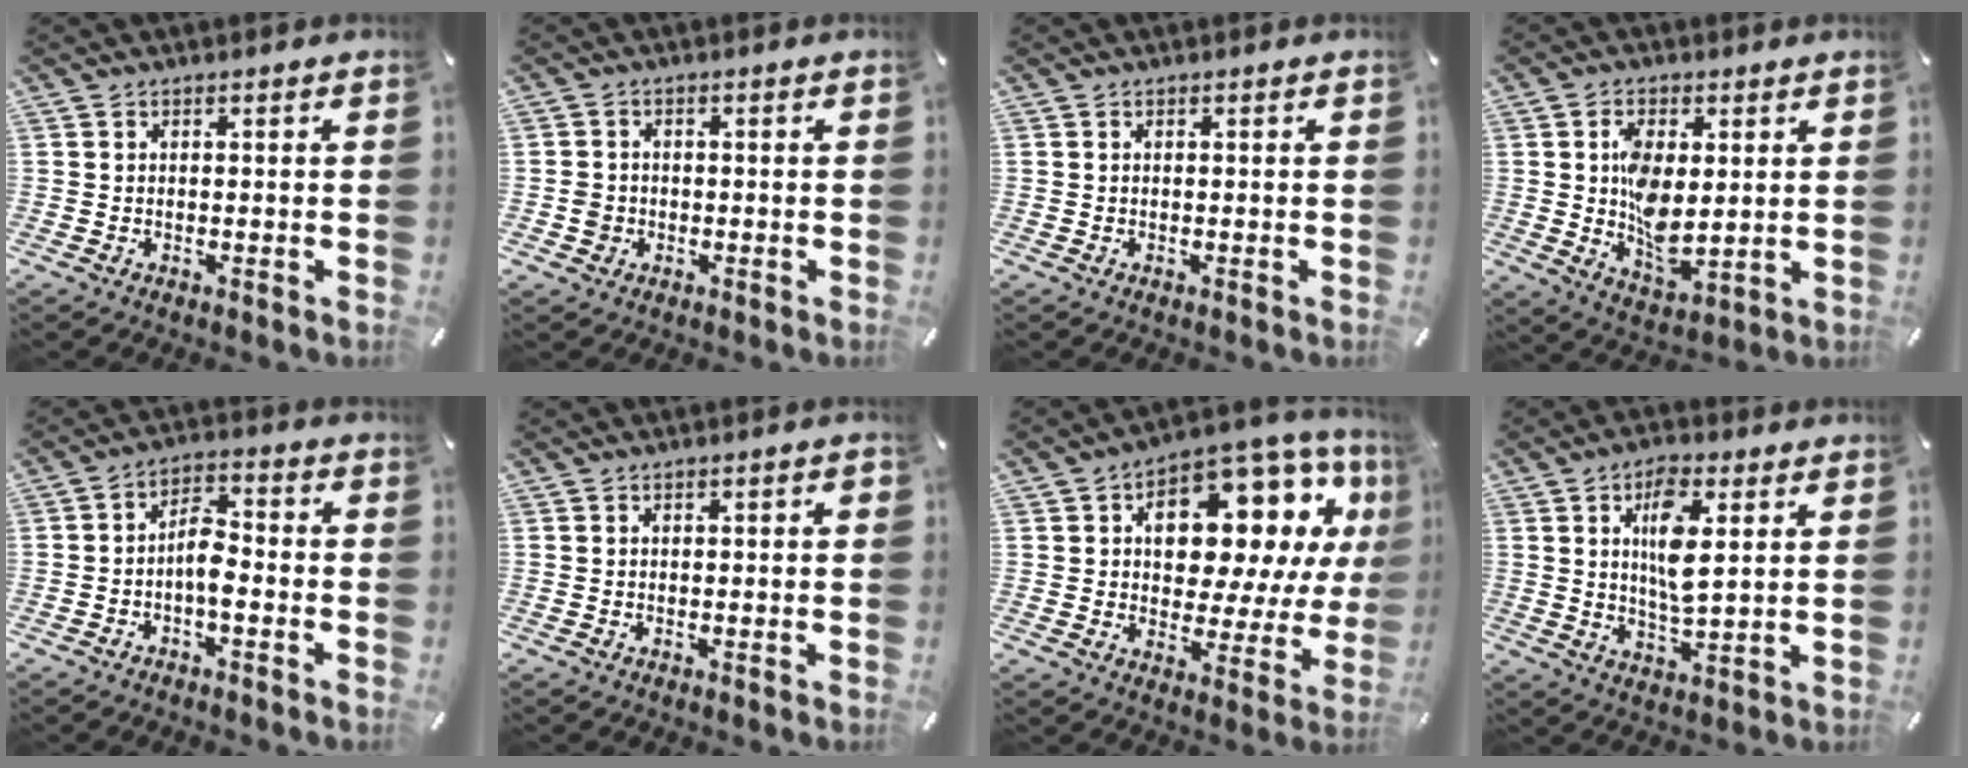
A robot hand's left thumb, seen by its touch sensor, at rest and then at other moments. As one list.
[{"total": 3.0, "force": [-0.9, 2.8, 0.6], "torque": [-0.001, 0.003, -0.020]}, {"total": 0.0}, {"total": 10.1, "force": [1.4, 6.1, 8.0], "torque": [-0.131, -0.007, 0.022]}, {"total": 6.4, "force": [-2.2, 3.2, 5.1], "torque": [-0.090, 0.018, -0.040]}, {"total": 0.8, "force": [-0.2, 0.4, 0.7], "torque": [-0.011, 0.003, -0.005]}, {"total": 17.0, "force": [6.8, 10.2, 11.8], "torque": [-0.160, -0.052, 0.113]}, {"total": 9.7, "force": [3.3, 3.6, 8.4], "torque": [-0.168, -0.013, 0.045]}]